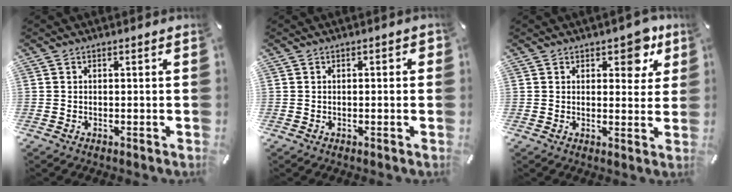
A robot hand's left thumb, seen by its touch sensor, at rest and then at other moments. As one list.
[{"total": 0.9, "force": [-0.2, 0.5, 0.7], "torque": [-0.012, 0.002, -0.005]}, {"total": 6.9, "force": [4.2, 3.9, 3.9], "torque": [-0.025, -0.023, 0.063]}]